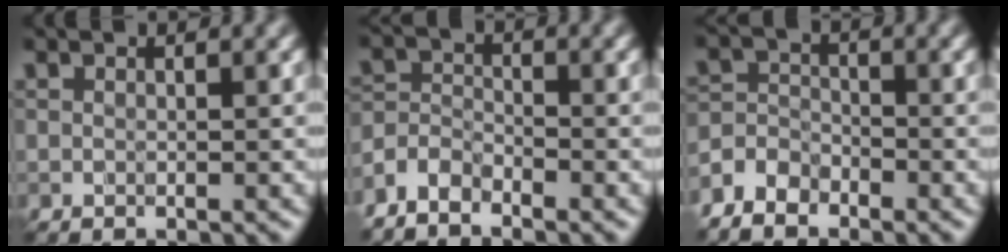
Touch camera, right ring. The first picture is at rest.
{"total": 2.4, "force": [-2.2, 0.8, 0.5], "torque": [-0.010, 0.004, -0.055]}
{"total": 3.3, "force": [-2.8, 1.6, 0.8], "torque": [-0.003, -0.002, -0.060]}